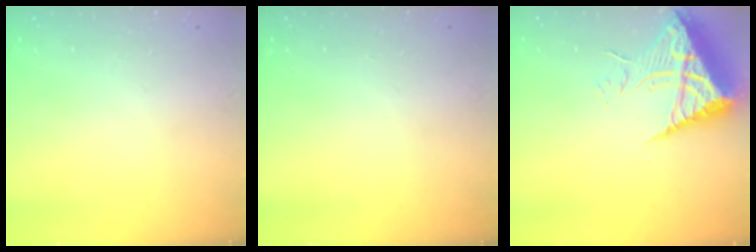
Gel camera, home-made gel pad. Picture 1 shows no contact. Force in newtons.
{"total": 0.0}
{"total": 9.7, "press": 9.6, "slide": 0.8}